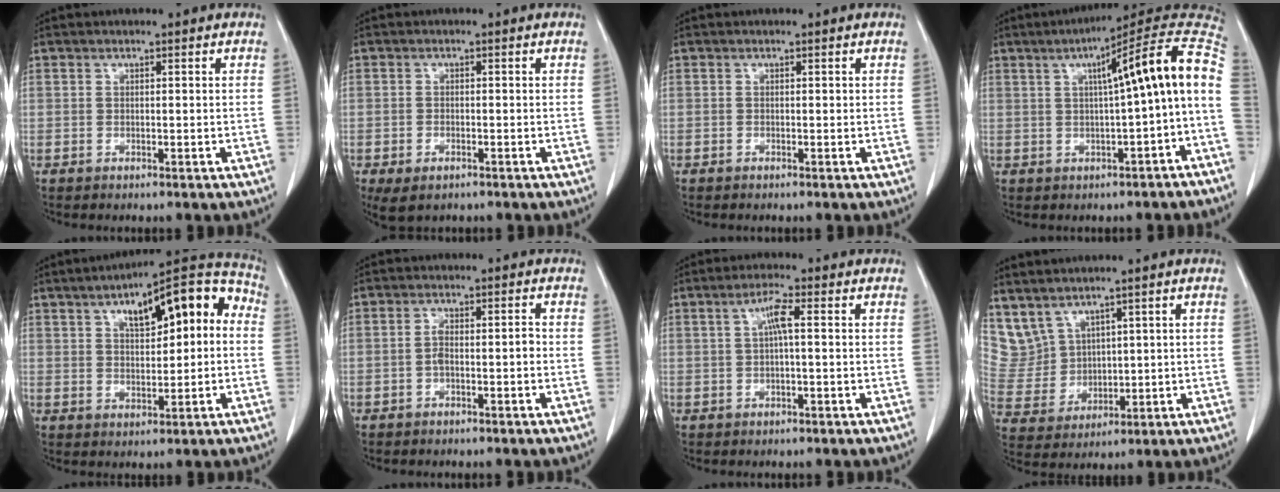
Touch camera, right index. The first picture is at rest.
{"total": 4.1, "force": [-2.4, 2.0, 2.5], "torque": [-0.048, -0.008, -0.033]}
{"total": 0.0}
{"total": 13.4, "force": [0.7, 0.1, 13.3], "torque": [-0.181, 0.040, 0.002]}
{"total": 14.4, "force": [3.5, 5.3, 12.9], "torque": [-0.171, 0.045, 0.046]}
{"total": 2.9, "force": [-1.1, 0.8, 2.5], "torque": [-0.043, 0.008, -0.018]}
{"total": 3.3, "force": [0.5, 0.4, 3.3], "torque": [-0.062, 0.008, 0.009]}
{"total": 8.6, "force": [5.8, 5.9, 2.3], "torque": [-0.071, 0.020, 0.147]}